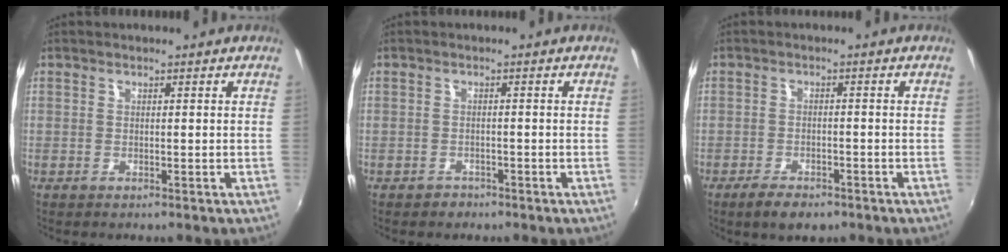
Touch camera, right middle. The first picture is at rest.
{"total": 1.7, "force": [-1.2, 1.2, 0.0], "torque": [-0.004, 0.001, -0.018]}
{"total": 5.0, "force": [-3.6, 2.1, 2.8], "torque": [-0.068, -0.011, -0.061]}